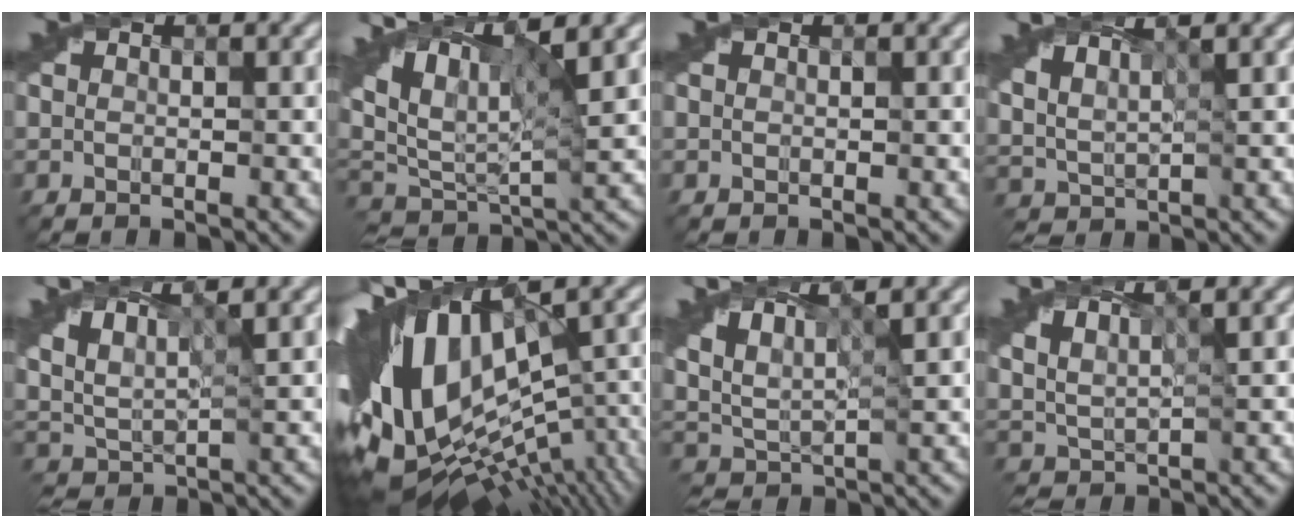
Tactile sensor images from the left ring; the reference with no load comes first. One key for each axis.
{"total": 8.5, "fx": 5.4, "fy": 2.7, "fz": 6.0, "tx": -0.126, "ty": 0.009, "tz": 0.100}
{"total": 0.0}
{"total": 3.4, "fx": 2.6, "fy": 1.1, "fz": 2.0, "tx": -0.050, "ty": 0.008, "tz": 0.048}
{"total": 5.0, "fx": 3.5, "fy": 1.5, "fz": 3.1, "tx": -0.074, "ty": 0.009, "tz": 0.062}
{"total": 16.4, "fx": 0.2, "fy": 8.5, "fz": 14.0, "tx": -0.264, "ty": -0.038, "tz": 0.044}
{"total": 5.5, "fx": 3.9, "fy": 1.7, "fz": 3.6, "tx": -0.080, "ty": 0.010, "tz": 0.066}
{"total": 3.6, "fx": 2.7, "fy": 1.1, "fz": 2.2, "tx": -0.056, "ty": 0.007, "tz": 0.051}